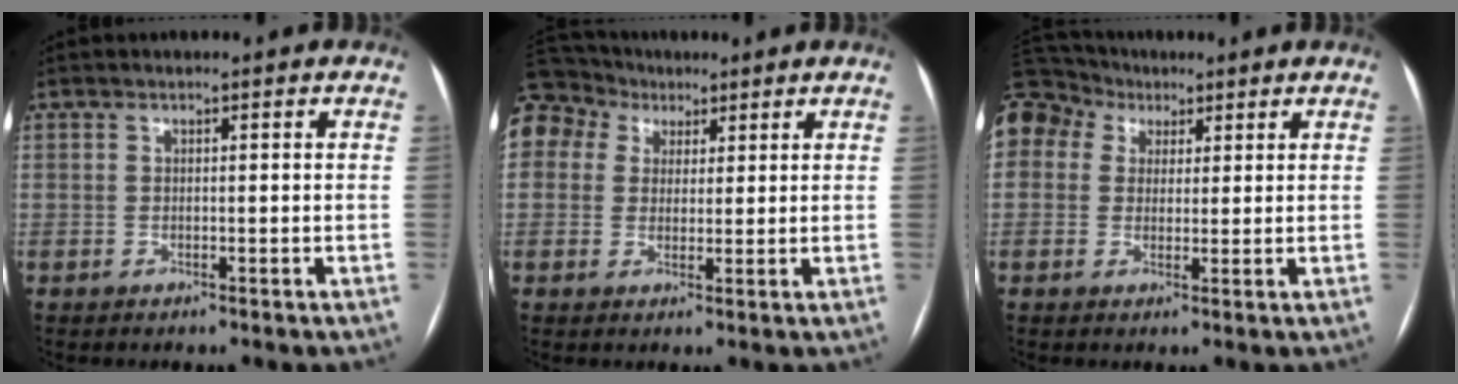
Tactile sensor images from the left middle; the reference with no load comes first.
{"total": 12.1, "force": [6.4, 9.5, 4.0], "torque": [-0.121, 0.065, 0.125]}
{"total": 15.4, "force": [7.6, 12.0, 6.1], "torque": [-0.194, 0.085, 0.148]}